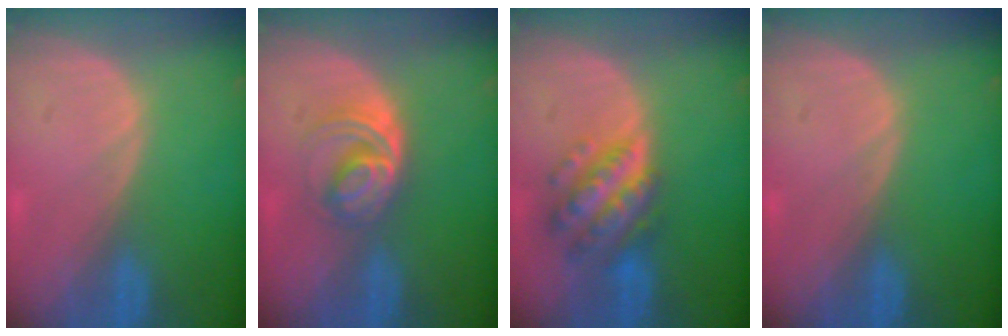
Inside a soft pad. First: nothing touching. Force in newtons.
{"total": 6.1, "press": 5.3, "slide": 3.1}
{"total": 7.5, "press": 7.5, "slide": 0.4}
{"total": 0.0}